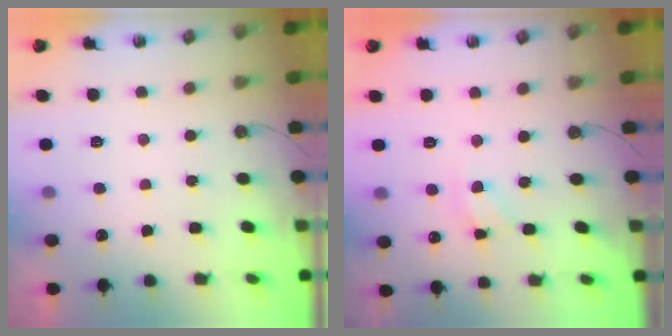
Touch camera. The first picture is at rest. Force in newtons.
{"total": 7.3, "press": 7.3, "slide": 0.2}